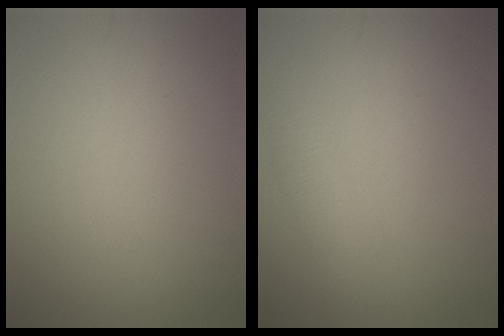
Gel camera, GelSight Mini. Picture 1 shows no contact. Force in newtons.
{"total": 1.7, "press": 1.7, "slide": 0.1}